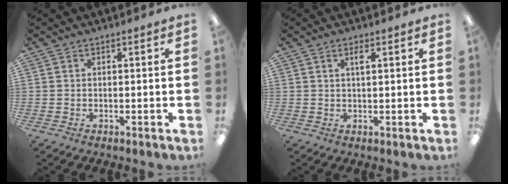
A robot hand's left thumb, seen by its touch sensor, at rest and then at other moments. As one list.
[{"total": 2.2, "force": [1.2, 0.6, 1.8], "torque": [-0.031, -0.001, 0.018]}]